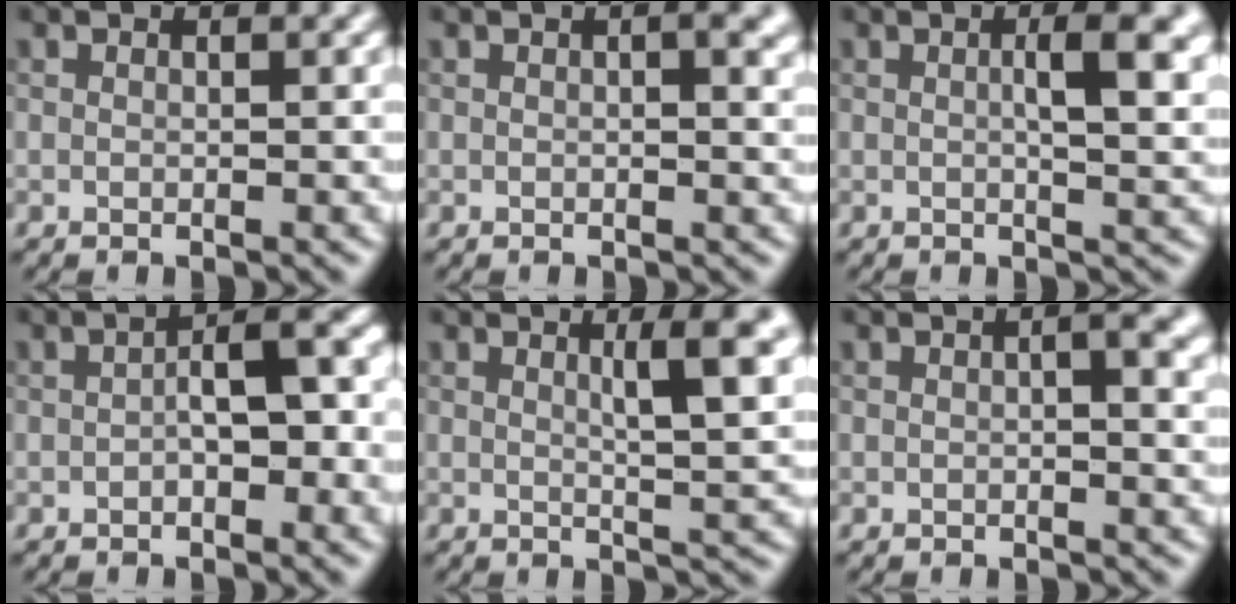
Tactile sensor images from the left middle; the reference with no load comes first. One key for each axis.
{"total": 2.4, "fx": 0.6, "fy": 0.7, "fz": 2.2, "tx": -0.026, "ty": 0.002, "tz": 0.008}
{"total": 5.3, "fx": 0.9, "fy": 1.4, "fz": 5.0, "tx": -0.062, "ty": 0.008, "tz": 0.013}
{"total": 4.5, "fx": -0.7, "fy": 1.8, "fz": 4.1, "tx": -0.064, "ty": 0.013, "tz": -0.018}
{"total": 5.4, "fx": 1.7, "fy": 1.1, "fz": 5.0, "tx": -0.060, "ty": 0.001, "tz": 0.025}
{"total": 3.0, "fx": 0.7, "fy": 0.9, "fz": 2.8, "tx": -0.038, "ty": 0.003, "tz": 0.008}